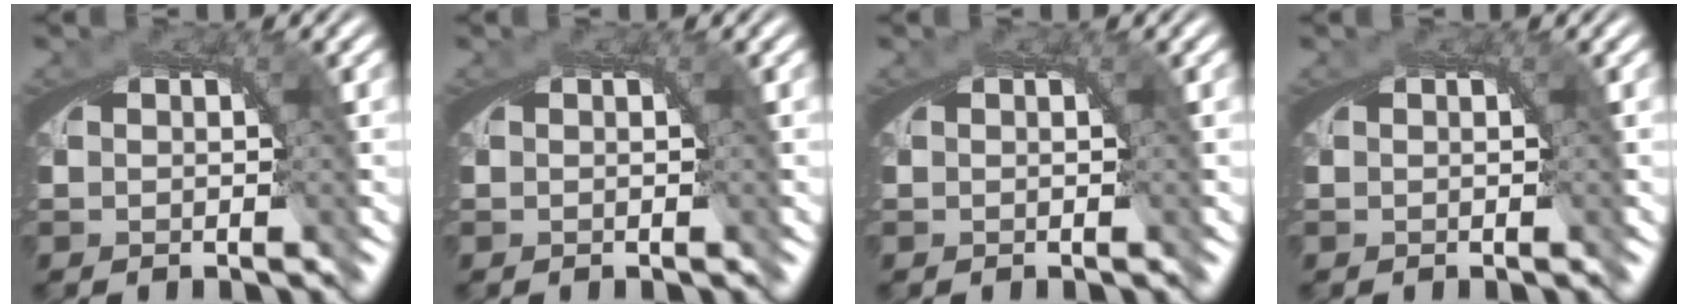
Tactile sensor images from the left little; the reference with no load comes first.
{"total": 0.0}
{"total": 0.0}
{"total": 0.0}